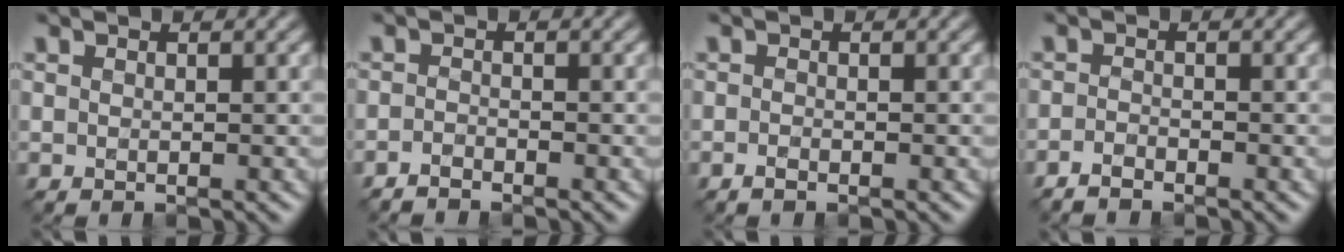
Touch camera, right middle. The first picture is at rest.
{"total": 1.2, "force": [-1.1, 0.2, 0.4], "torque": [-0.006, -0.001, -0.026]}
{"total": 0.7, "force": [-0.5, 0.2, 0.5], "torque": [-0.009, -0.002, -0.009]}
{"total": 1.4, "force": [-1.2, 0.3, 0.6], "torque": [-0.015, -0.002, -0.028]}